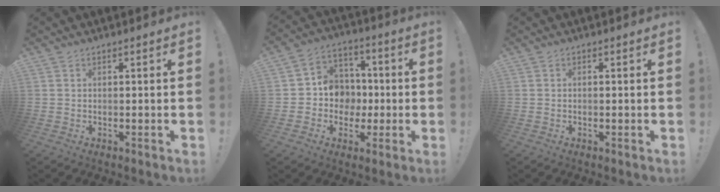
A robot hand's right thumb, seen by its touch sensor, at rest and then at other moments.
{"total": 10.9, "force": [-1.6, 10.4, 3.2], "torque": [-0.036, 0.012, -0.018]}
{"total": 0.0}